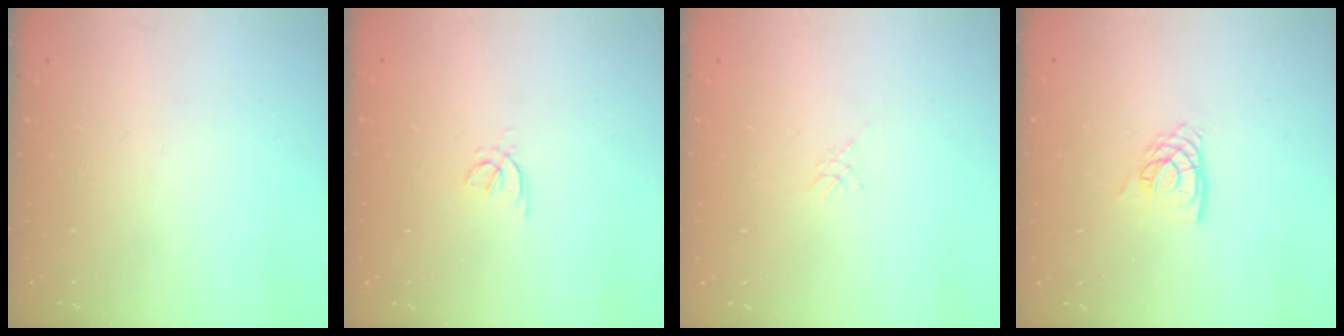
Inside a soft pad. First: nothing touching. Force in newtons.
{"total": 1.2, "press": 1.2, "slide": 0.4}
{"total": 1.1, "press": 1.1, "slide": 0.3}
{"total": 7.4, "press": 7.3, "slide": 0.5}